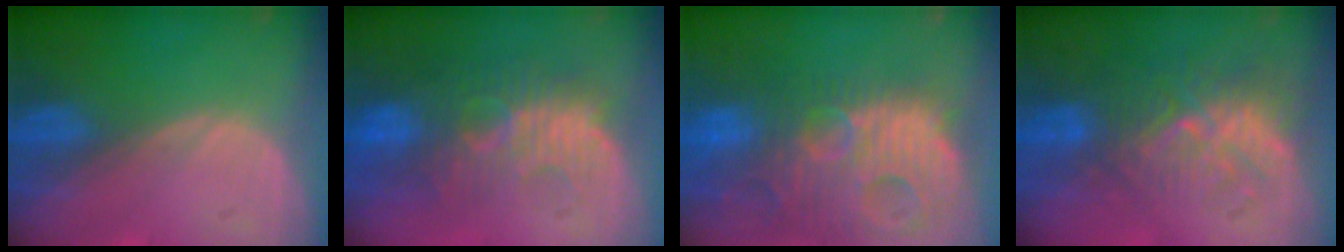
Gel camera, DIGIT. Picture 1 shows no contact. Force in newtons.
{"total": 10.7, "press": 9.4, "slide": 5.0}
{"total": 14.8, "press": 12.9, "slide": 7.4}
{"total": 9.3, "press": 8.6, "slide": 3.5}